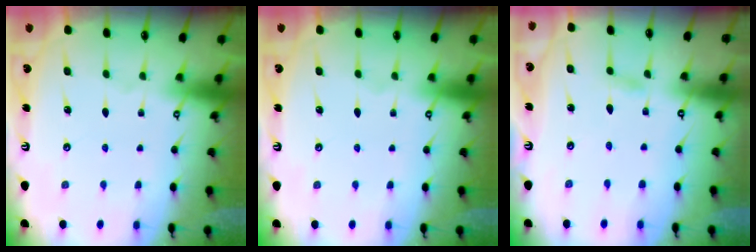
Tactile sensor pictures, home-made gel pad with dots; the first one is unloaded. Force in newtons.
{"total": 0.0}
{"total": 2.0, "press": 2.0, "slide": 0.2}